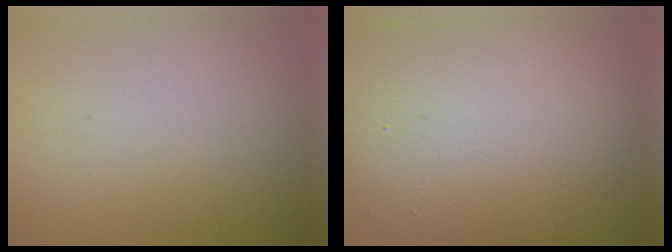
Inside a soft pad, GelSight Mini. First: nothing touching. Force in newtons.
{"total": 12.9, "press": 12.8, "slide": 1.3}